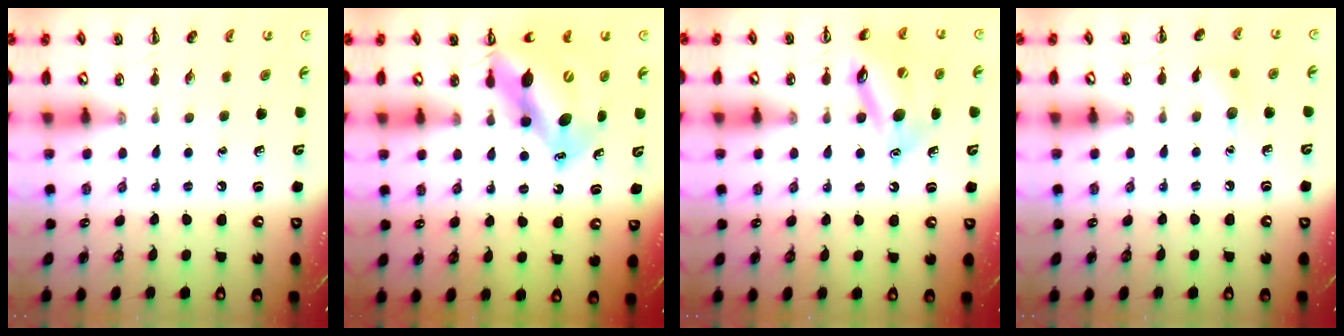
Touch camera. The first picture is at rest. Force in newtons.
{"total": 12.6, "press": 12.1, "slide": 3.8}
{"total": 14.6, "press": 14.4, "slide": 2.0}
{"total": 5.8, "press": 5.6, "slide": 1.6}